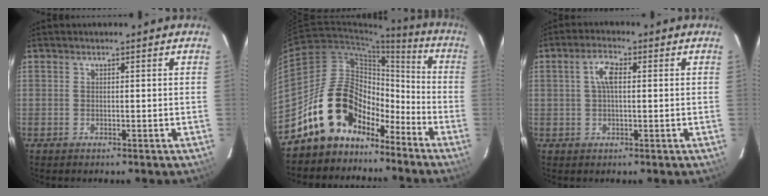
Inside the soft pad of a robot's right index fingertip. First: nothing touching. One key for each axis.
{"total": 16.1, "fx": -11.2, "fy": 10.0, "fz": 5.9, "tx": -0.110, "ty": 0.042, "tz": -0.177}
{"total": 4.0, "fx": 0.7, "fy": 1.6, "fz": 3.6, "tx": -0.073, "ty": 0.011, "tz": 0.013}